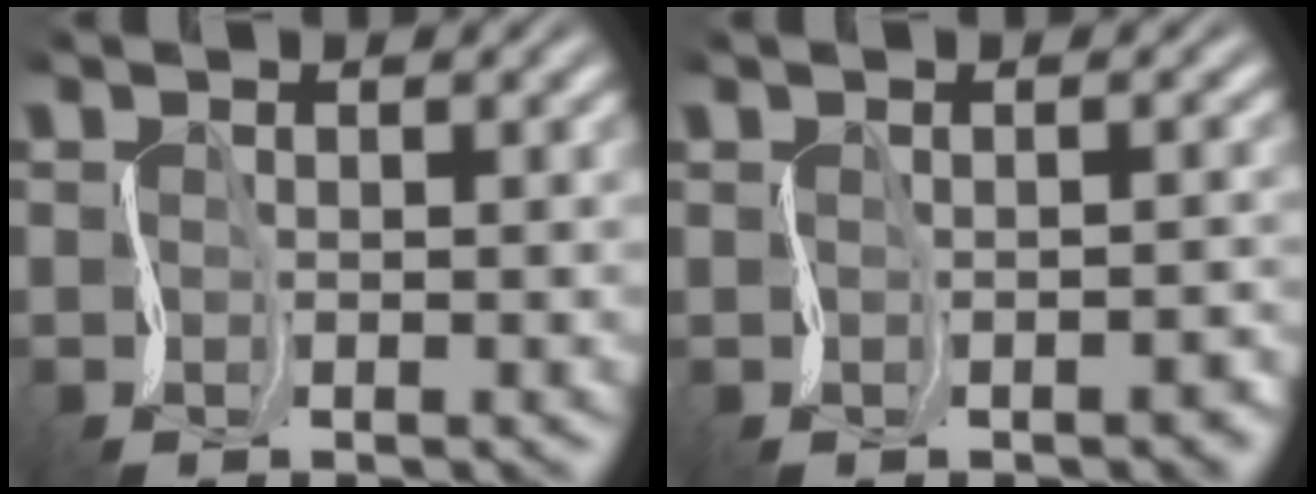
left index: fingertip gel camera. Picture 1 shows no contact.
{"total": 2.0, "force": [-0.9, 0.7, 1.6], "torque": [-0.009, 0.006, -0.005]}